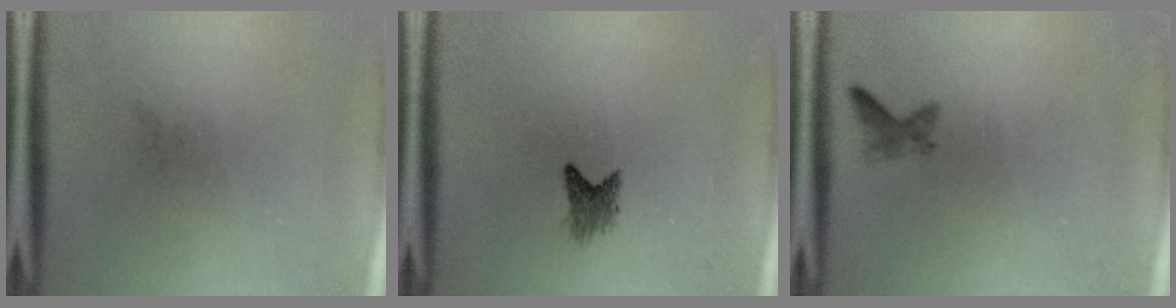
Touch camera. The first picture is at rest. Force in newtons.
{"total": 2.1}
{"total": 1.1}